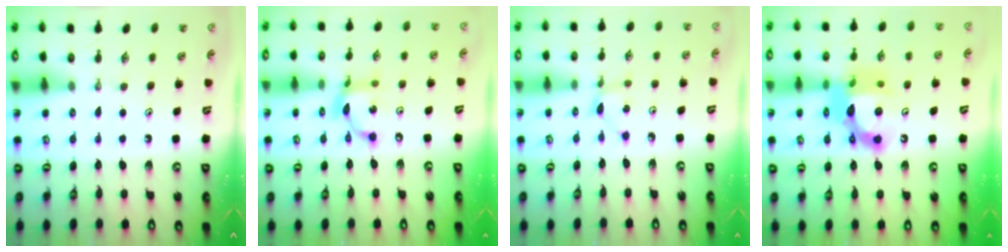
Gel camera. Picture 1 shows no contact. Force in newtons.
{"total": 10.7, "press": 10.6, "slide": 0.8}
{"total": 2.1, "press": 2.1, "slide": 0.3}
{"total": 14.6, "press": 14.6, "slide": 1.0}